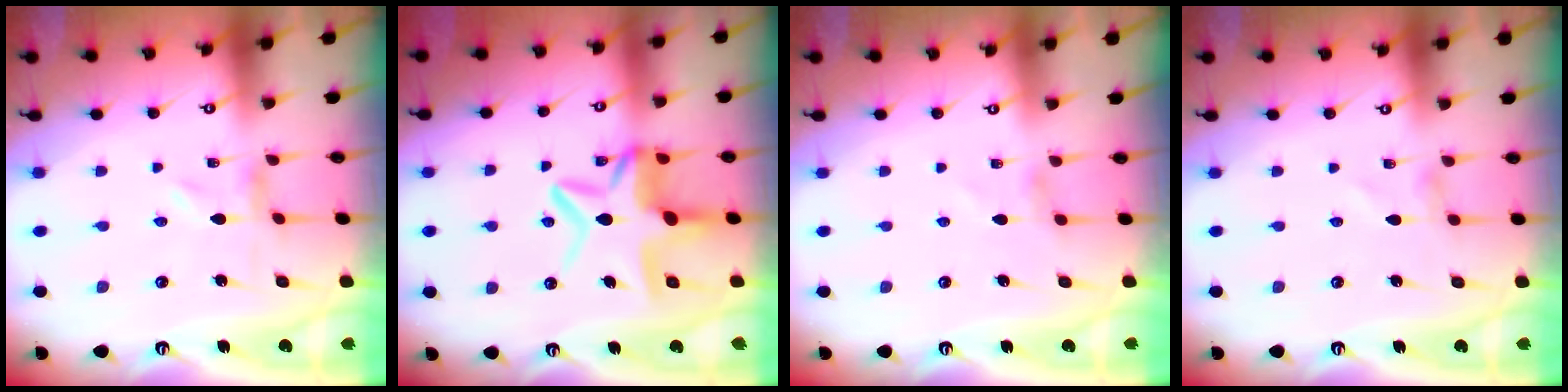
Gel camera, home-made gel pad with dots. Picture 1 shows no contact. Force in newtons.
{"total": 12.1, "press": 12.1, "slide": 1.1}
{"total": 2.5, "press": 2.5, "slide": 0.4}
{"total": 0.0}